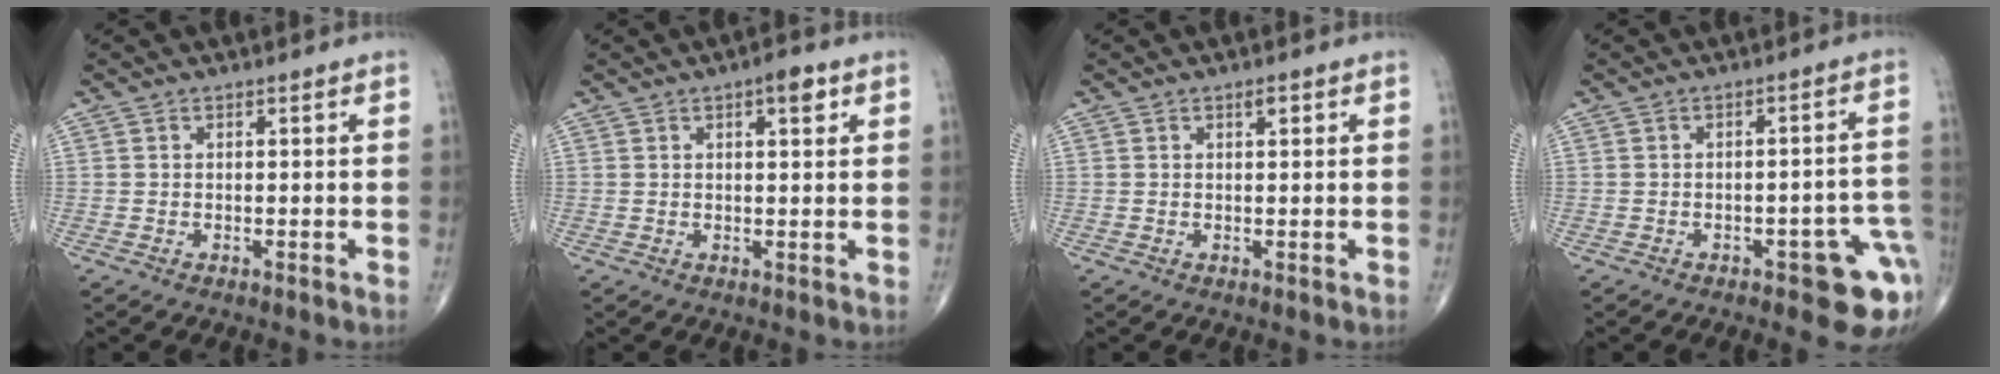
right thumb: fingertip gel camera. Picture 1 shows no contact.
{"total": 4.2, "force": [1.9, 1.6, 3.3], "torque": [-0.032, -0.002, 0.022]}
{"total": 1.3, "force": [0.7, 0.5, 1.0], "torque": [-0.009, 0.001, 0.008]}
{"total": 10.1, "force": [-4.3, 3.5, 8.5], "torque": [-0.075, 0.027, -0.047]}